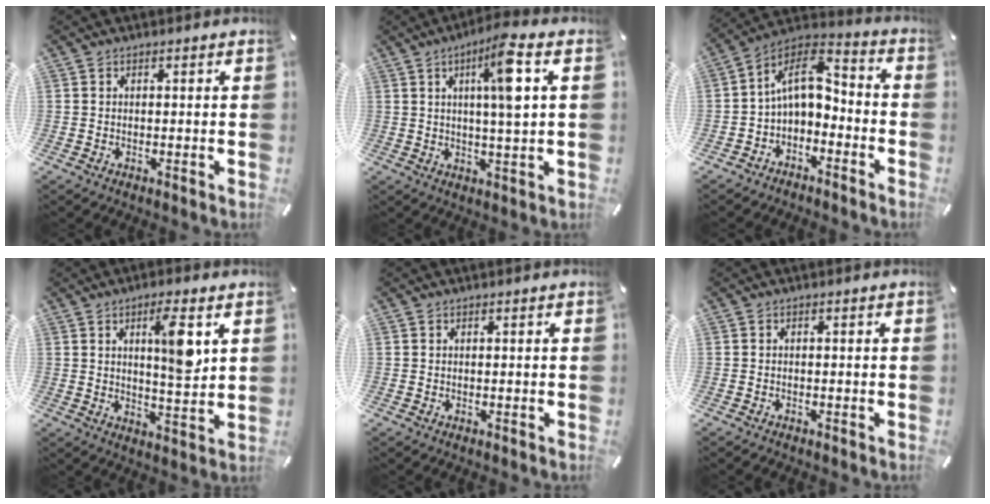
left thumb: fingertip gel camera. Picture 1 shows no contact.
{"total": 10.3, "force": [2.9, 1.3, 9.8], "torque": [-0.163, -0.002, 0.040]}
{"total": 9.9, "force": [0.2, 6.6, 7.4], "torque": [-0.136, 0.008, 0.006]}
{"total": 8.8, "force": [3.3, 2.0, 7.9], "torque": [-0.120, -0.013, 0.045]}
{"total": 0.0}
{"total": 0.6, "force": [-0.6, 0.3, 0.2], "torque": [-0.004, 0.001, -0.012]}